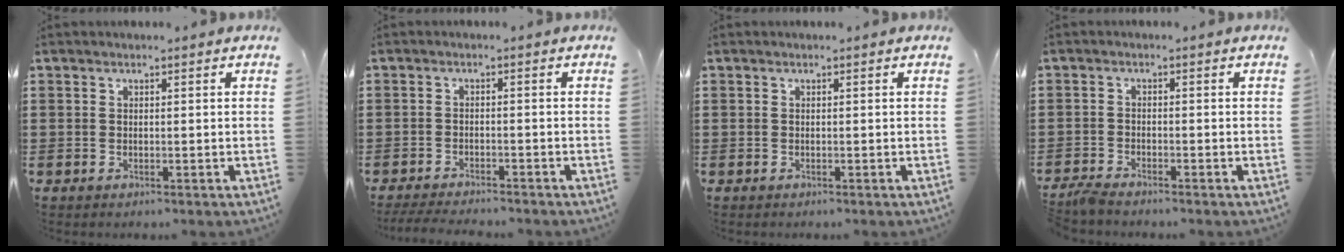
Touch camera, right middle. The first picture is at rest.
{"total": 2.7, "force": [-2.6, 0.1, 0.7], "torque": [-0.021, -0.004, -0.054]}
{"total": 0.0}
{"total": 2.4, "force": [-2.3, 0.1, 0.6], "torque": [-0.027, -0.004, -0.051]}